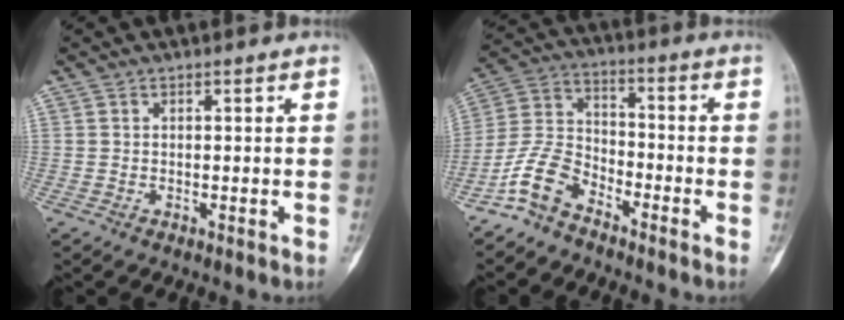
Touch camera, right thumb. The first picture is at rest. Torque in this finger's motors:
{"motor_torque": [0.18, 0.29, 0.20, -0.04, 0.07]}